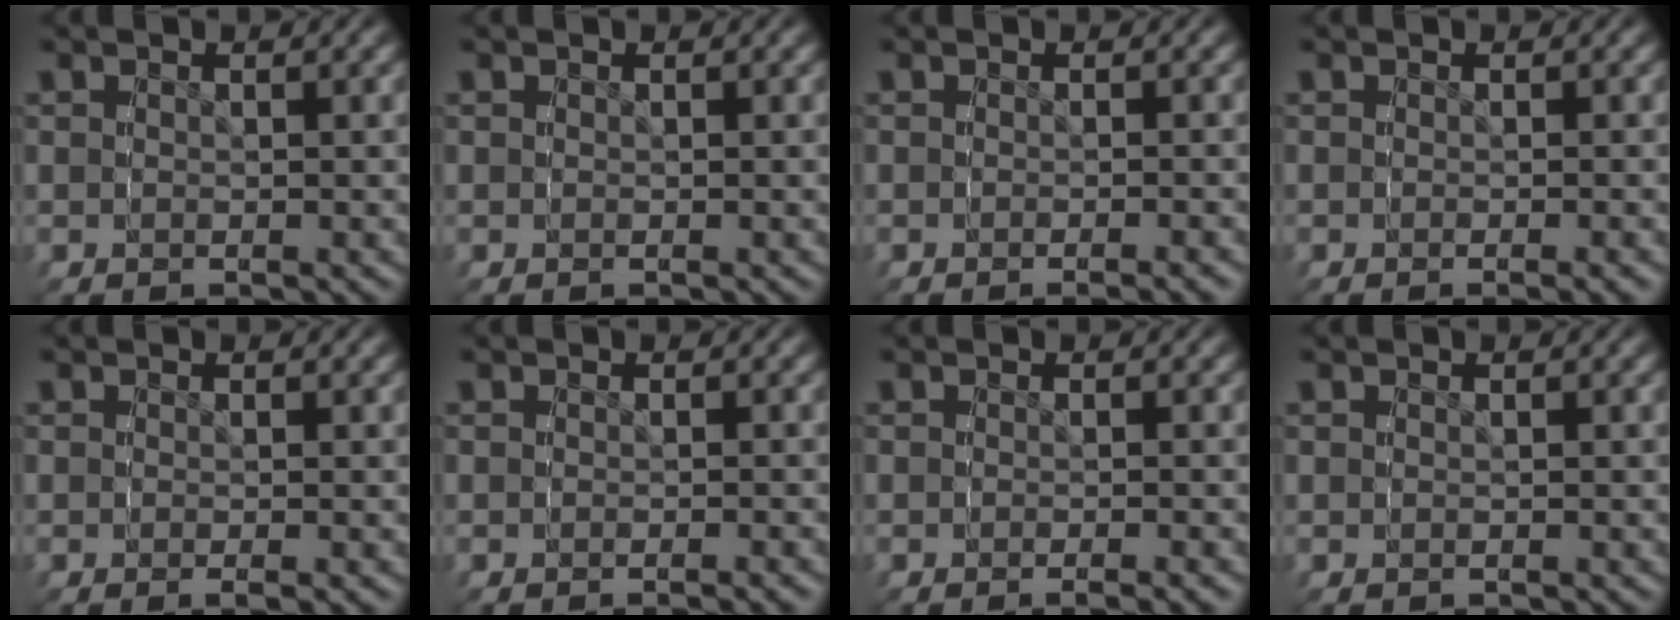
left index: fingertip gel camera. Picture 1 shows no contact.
{"total": 0.0}
{"total": 1.9, "force": [-0.7, -1.7, -0.3], "torque": [0.003, 0.007, -0.012]}
{"total": 1.6, "force": [-0.4, -1.5, -0.4], "torque": [0.006, 0.009, -0.009]}
{"total": 1.7, "force": [0.1, -1.6, -0.6], "torque": [0.012, 0.011, -0.003]}
{"total": 1.5, "force": [-0.7, -1.3, -0.2], "torque": [0.001, 0.005, -0.011]}
{"total": 2.0, "force": [-0.5, -1.9, -0.4], "torque": [0.008, 0.010, -0.010]}
{"total": 0.0}